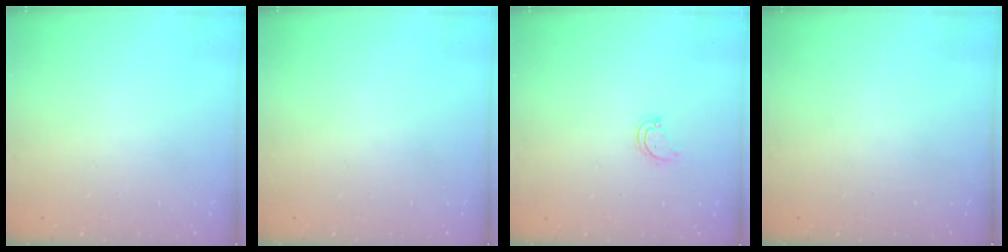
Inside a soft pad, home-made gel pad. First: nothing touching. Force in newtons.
{"total": 0.0}
{"total": 3.9, "press": 3.9, "slide": 0.2}
{"total": 0.0}